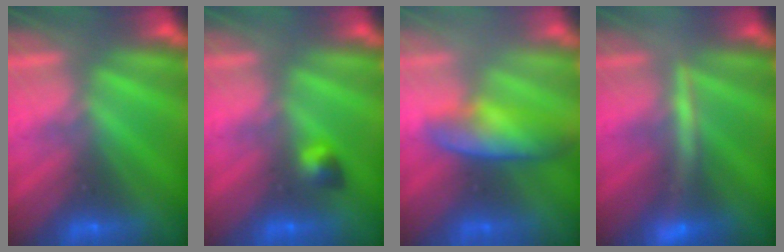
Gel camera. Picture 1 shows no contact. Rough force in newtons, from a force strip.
{"total": 2.7}
{"total": 3.4}
{"total": 2.6}